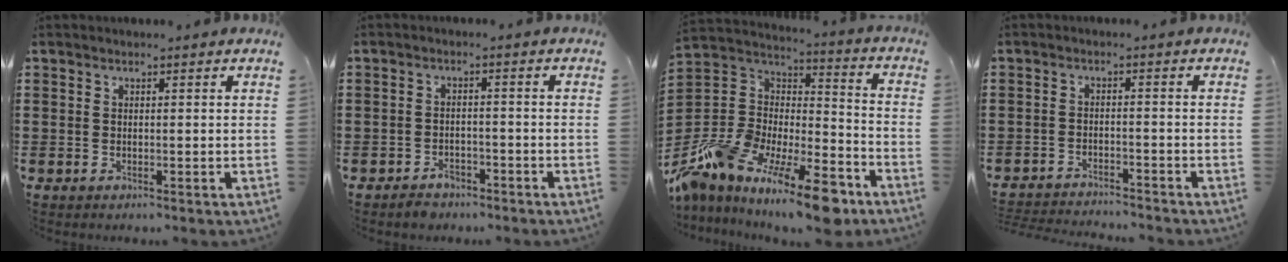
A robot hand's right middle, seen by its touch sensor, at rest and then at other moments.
{"total": 2.2, "force": [-2.1, 0.7, 0.1], "torque": [-0.008, 0.002, -0.045]}
{"total": 15.7, "force": [-12.9, 4.5, 7.7], "torque": [-0.162, 0.043, -0.247]}
{"total": 3.0, "force": [-3.0, 0.2, 0.0], "torque": [-0.006, 0.000, -0.064]}